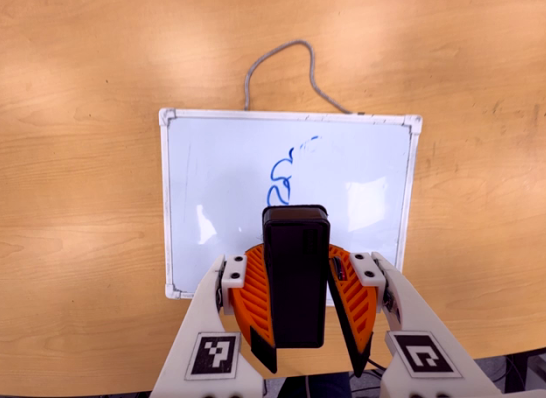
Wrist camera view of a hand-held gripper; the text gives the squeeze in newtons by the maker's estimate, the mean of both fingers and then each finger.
{"total": 9.6, "left": 9.4, "right": 9.7}